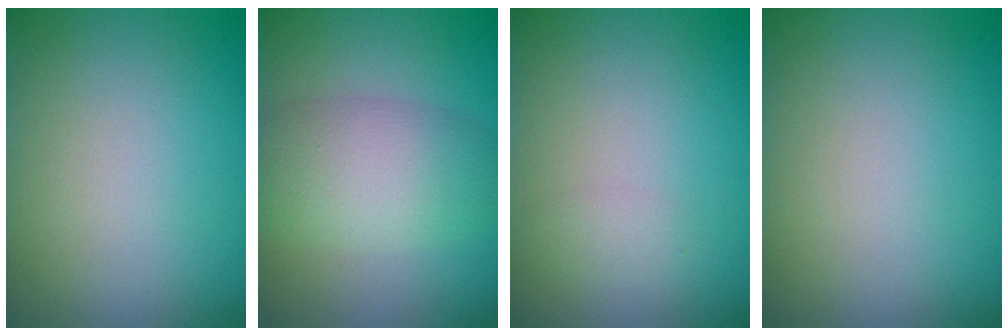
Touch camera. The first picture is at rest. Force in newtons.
{"total": 5.6, "press": 5.6, "slide": 0.2}
{"total": 0.9, "press": 0.9, "slide": 0.0}
{"total": 0.0}